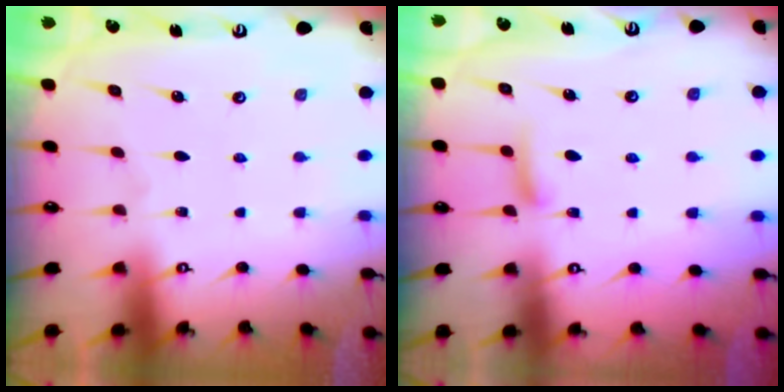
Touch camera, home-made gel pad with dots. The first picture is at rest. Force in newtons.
{"total": 6.8, "press": 6.7, "slide": 0.9}